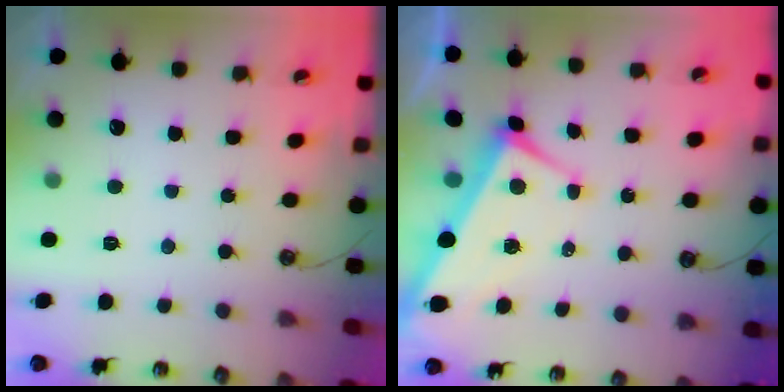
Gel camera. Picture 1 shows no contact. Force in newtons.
{"total": 2.2, "press": 1.9, "slide": 1.0}